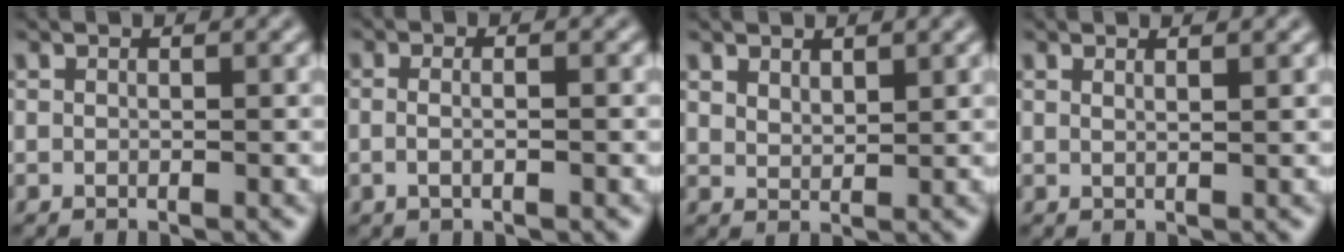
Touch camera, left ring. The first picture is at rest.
{"total": 2.6, "force": [0.2, 1.2, 2.2], "torque": [-0.015, -0.005, -0.016]}
{"total": 1.7, "force": [1.3, 0.8, 0.7], "torque": [-0.018, -0.003, 0.029]}
{"total": 1.6, "force": [1.1, 0.6, 1.0], "torque": [-0.002, 0.002, 0.002]}